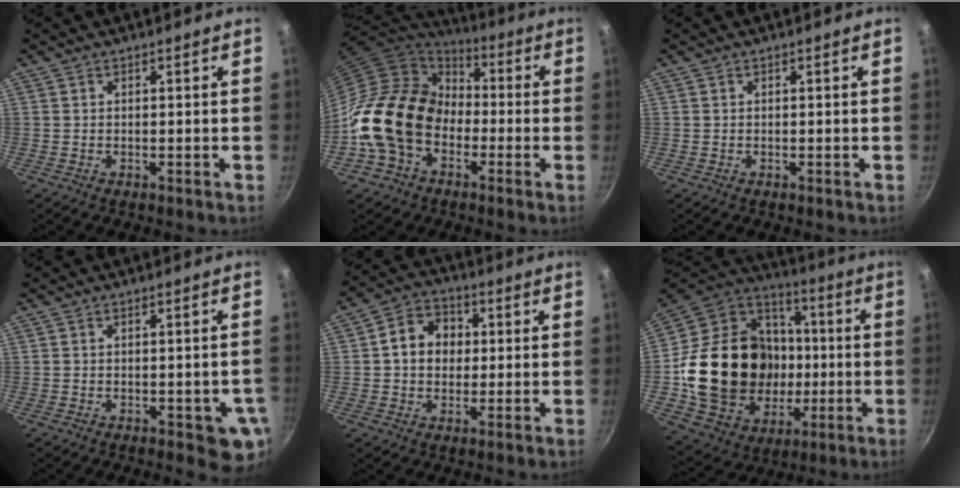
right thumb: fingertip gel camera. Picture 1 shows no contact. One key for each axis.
{"total": 19.6, "fx": -4.4, "fy": 14.8, "fz": 12.1, "tx": -0.197, "ty": 0.056, "tz": -0.097}
{"total": 0.0}
{"total": 6.9, "fx": -2.1, "fy": 3.0, "fz": 5.9, "tx": -0.046, "ty": 0.004, "tz": -0.023}
{"total": 9.0, "fx": 1.0, "fy": 7.4, "fz": 5.1, "tx": -0.055, "ty": 0.014, "tz": 0.001}
{"total": 29.3, "fx": -2.0, "fy": 23.4, "fz": 17.6, "tx": -0.294, "ty": 0.034, "tz": -0.013}